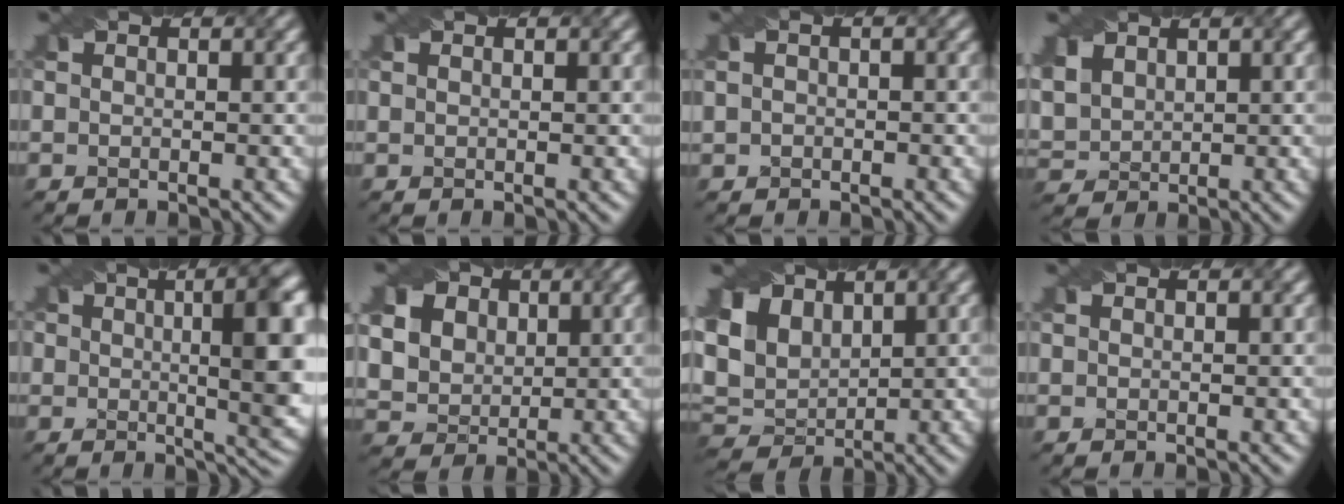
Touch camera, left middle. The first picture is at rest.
{"total": 0.6, "force": [0.3, 0.2, 0.4], "torque": [-0.008, -0.001, 0.007]}
{"total": 1.4, "force": [0.2, 1.0, 0.9], "torque": [-0.016, 0.005, 0.003]}
{"total": 3.7, "force": [2.0, 2.5, 1.9], "torque": [-0.053, 0.004, 0.041]}
{"total": 8.7, "force": [1.4, 2.7, 8.2], "torque": [-0.106, 0.000, 0.026]}
{"total": 13.0, "force": [5.8, 10.0, 6.0], "torque": [-0.150, 0.029, 0.092]}
{"total": 6.4, "force": [2.7, 4.7, 3.5], "torque": [-0.090, 0.008, 0.048]}
{"total": 0.6, "force": [0.5, 0.2, 0.3], "torque": [-0.007, 0.000, 0.009]}